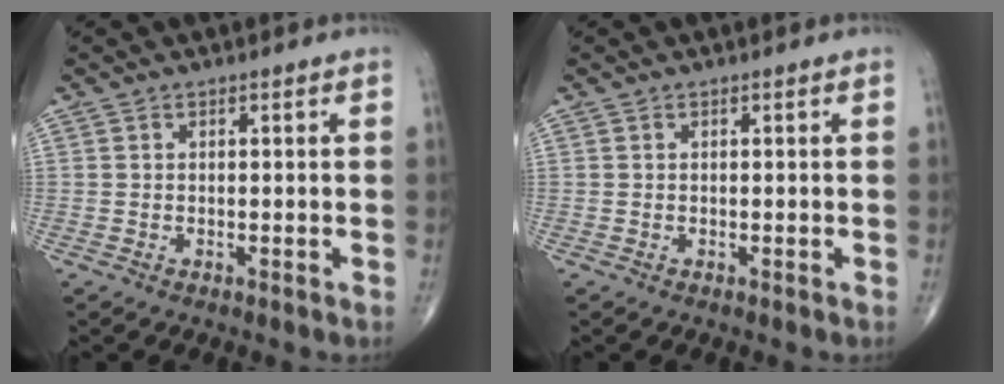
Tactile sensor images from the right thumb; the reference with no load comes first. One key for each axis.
{"total": 0.0}